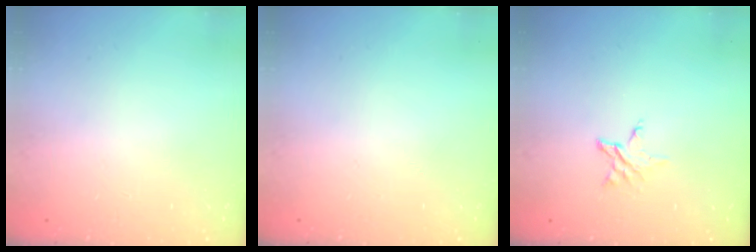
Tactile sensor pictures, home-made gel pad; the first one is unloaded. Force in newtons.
{"total": 0.0}
{"total": 3.3, "press": 3.3, "slide": 0.3}